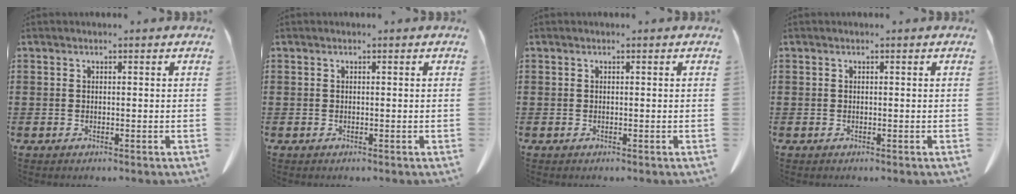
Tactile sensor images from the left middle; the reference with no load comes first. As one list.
[{"total": 0.0}, {"total": 0.0}, {"total": 0.0}]